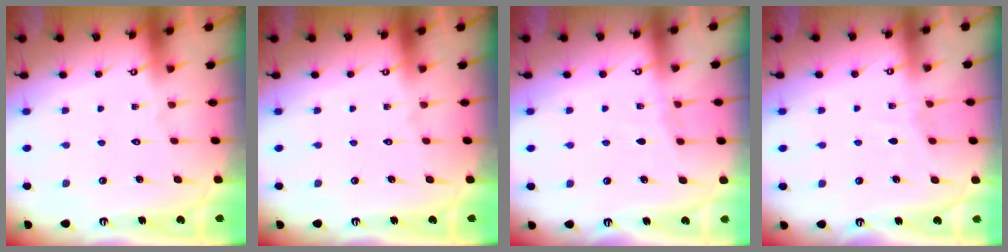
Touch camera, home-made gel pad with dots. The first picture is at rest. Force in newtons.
{"total": 0.0}
{"total": 3.1, "press": 3.1, "slide": 0.4}
{"total": 2.4, "press": 2.4, "slide": 0.3}